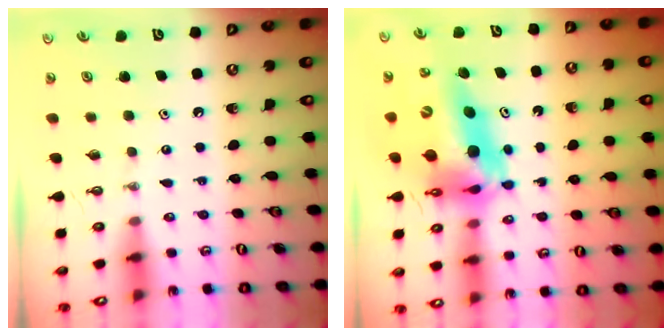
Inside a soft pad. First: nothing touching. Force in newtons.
{"total": 16.4, "press": 16.3, "slide": 1.6}